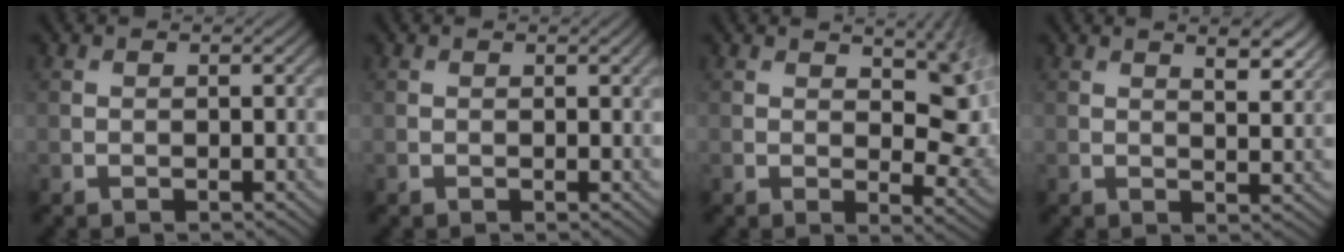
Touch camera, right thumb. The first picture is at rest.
{"total": 0.0}
{"total": 8.3, "force": [2.8, 3.9, 6.7], "torque": [-0.084, -0.008, 0.053]}
{"total": 4.8, "force": [3.0, 1.5, 3.4], "torque": [-0.054, -0.003, 0.047]}